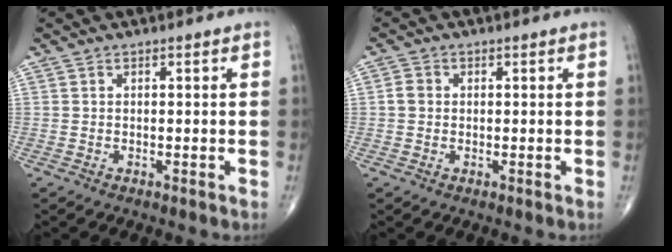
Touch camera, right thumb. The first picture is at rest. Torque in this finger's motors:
{"motor_torque": [-0.14, 0.00, 0.05, -0.02, 0.08]}